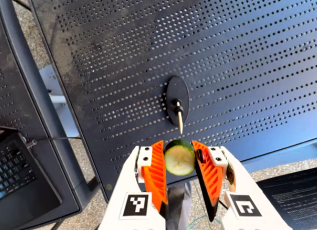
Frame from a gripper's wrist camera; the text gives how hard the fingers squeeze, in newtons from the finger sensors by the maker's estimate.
{"total": 9.6, "left": 9.1, "right": 10.2}